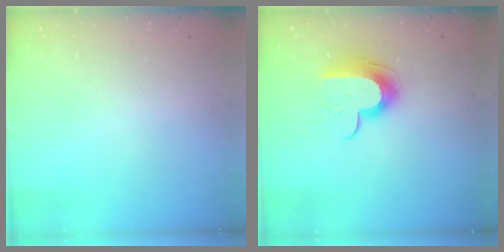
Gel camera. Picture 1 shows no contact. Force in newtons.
{"total": 11.5, "press": 11.4, "slide": 0.9}